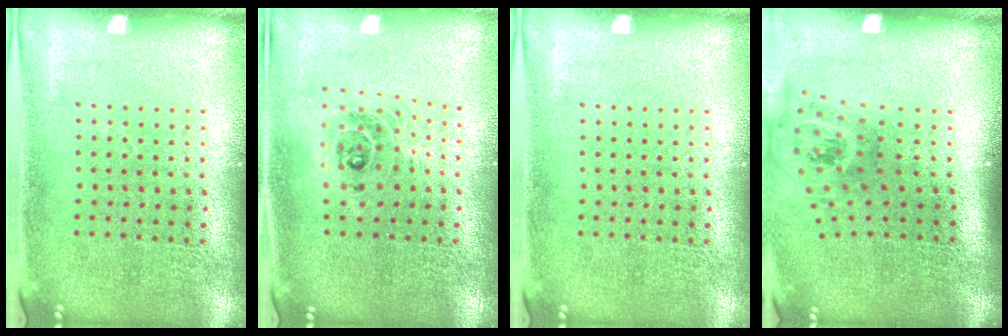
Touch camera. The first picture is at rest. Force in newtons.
{"total": 1.7, "press": 1.4, "slide": 1.0}
{"total": 0.0}
{"total": 1.8, "press": 1.3, "slide": 1.3}